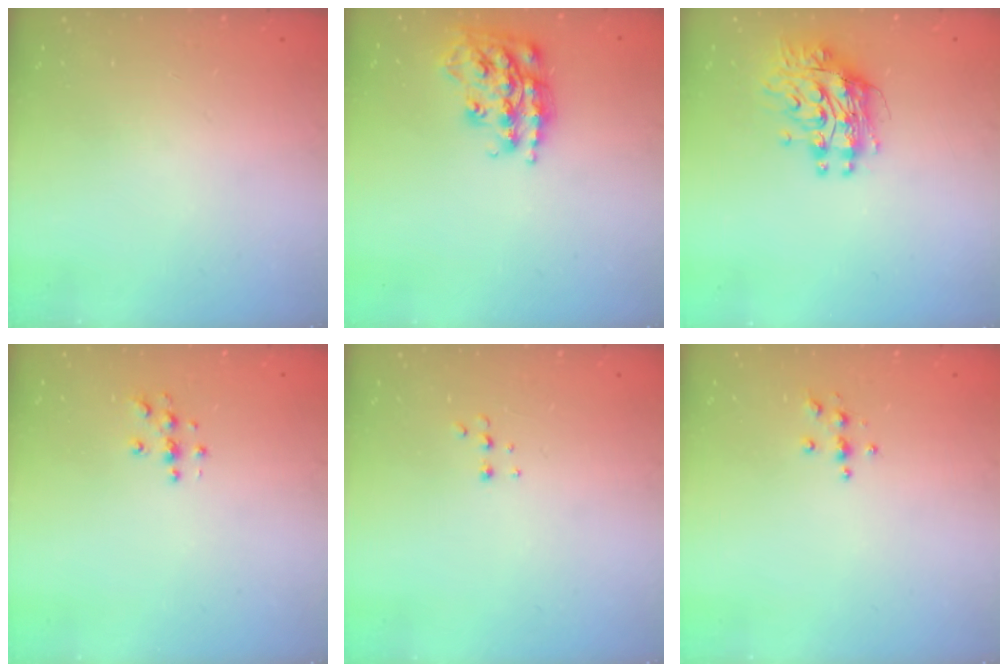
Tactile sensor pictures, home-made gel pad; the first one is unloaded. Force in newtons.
{"total": 17.9, "press": 17.8, "slide": 1.1}
{"total": 10.4, "press": 10.4, "slide": 0.9}
{"total": 4.6, "press": 4.6, "slide": 0.4}
{"total": 4.0, "press": 4.0, "slide": 0.8}
{"total": 3.6, "press": 3.6, "slide": 0.4}